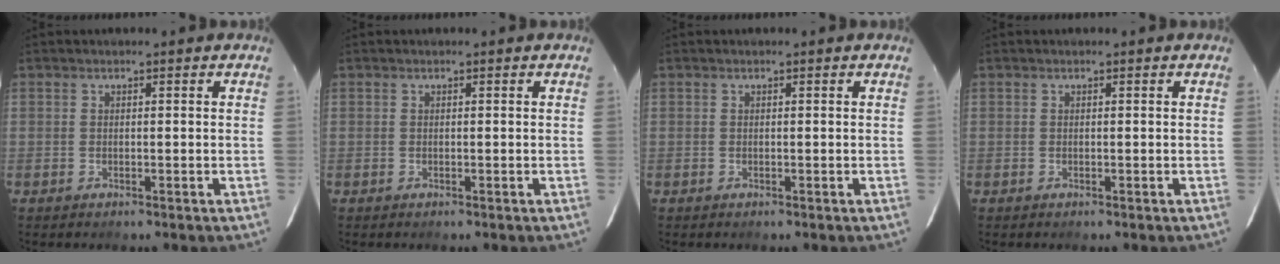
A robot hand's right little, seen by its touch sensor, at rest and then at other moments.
{"total": 0.0}
{"total": 0.0}
{"total": 0.0}